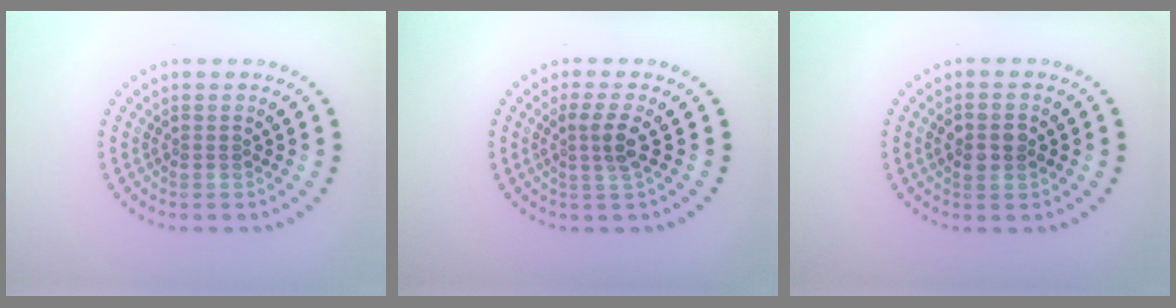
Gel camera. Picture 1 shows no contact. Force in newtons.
{"total": 2.4, "press": 1.8, "slide": 1.5}
{"total": 2.8, "press": 2.8, "slide": 0.1}